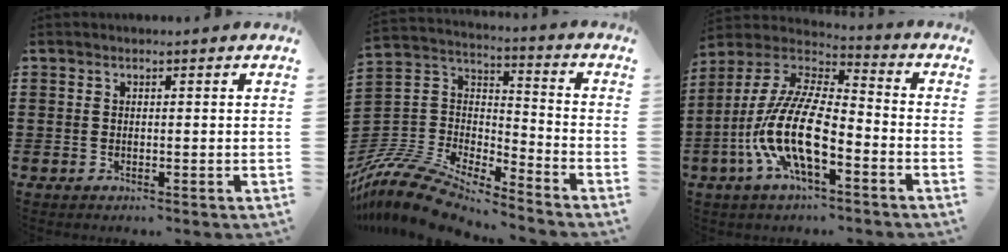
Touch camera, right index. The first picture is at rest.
{"total": 11.6, "force": [-10.7, 2.4, 4.0], "torque": [-0.105, 0.014, -0.222]}
{"total": 13.5, "force": [-5.4, 4.9, 11.4], "torque": [-0.272, -0.010, -0.115]}